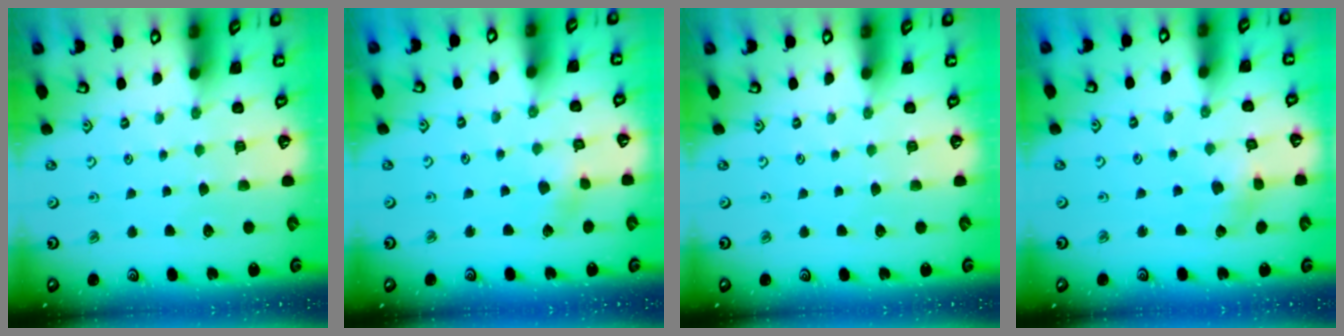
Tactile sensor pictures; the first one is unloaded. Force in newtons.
{"total": 2.5, "press": 2.4, "slide": 0.7}
{"total": 0.0}
{"total": 2.3, "press": 2.3, "slide": 0.3}